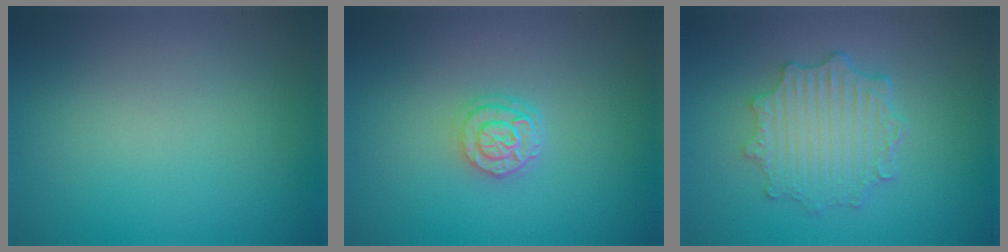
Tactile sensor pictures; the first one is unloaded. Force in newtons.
{"total": 2.7, "press": 2.1, "slide": 1.7}
{"total": 4.5, "press": 3.6, "slide": 2.6}